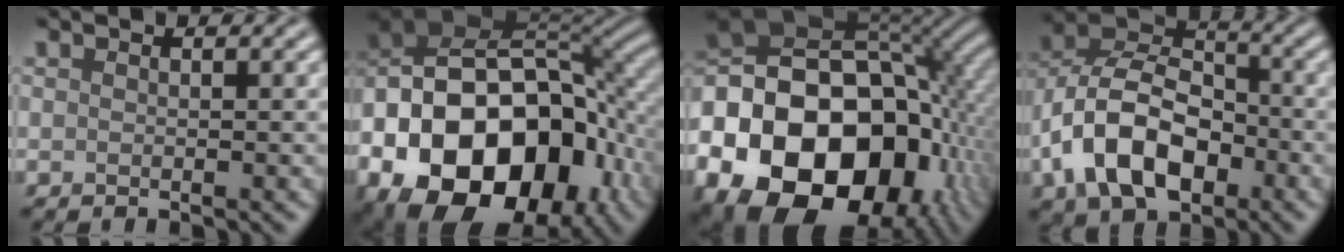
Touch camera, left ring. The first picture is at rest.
{"total": 19.8, "force": [-7.2, 13.1, 13.0], "torque": [-0.240, 0.008, -0.120]}
{"total": 22.1, "force": [-6.7, 15.5, 14.4], "torque": [-0.281, -0.008, -0.106]}
{"total": 10.5, "force": [-3.8, 6.5, 7.3], "torque": [-0.144, 0.008, -0.081]}